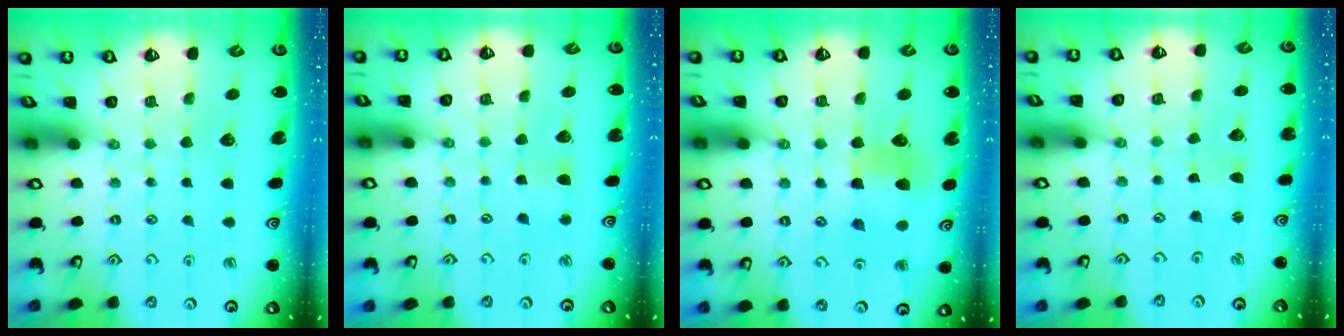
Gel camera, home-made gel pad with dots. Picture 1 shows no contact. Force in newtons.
{"total": 2.9, "press": 2.8, "slide": 0.4}
{"total": 6.7, "press": 6.7, "slide": 0.7}
{"total": 0.0}